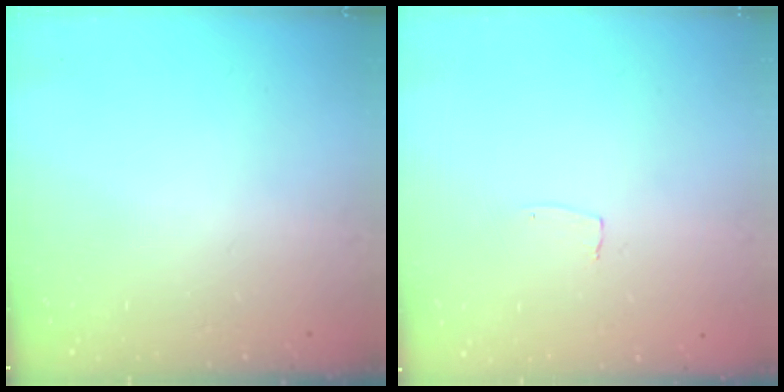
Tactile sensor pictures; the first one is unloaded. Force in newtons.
{"total": 3.0, "press": 3.0, "slide": 0.2}